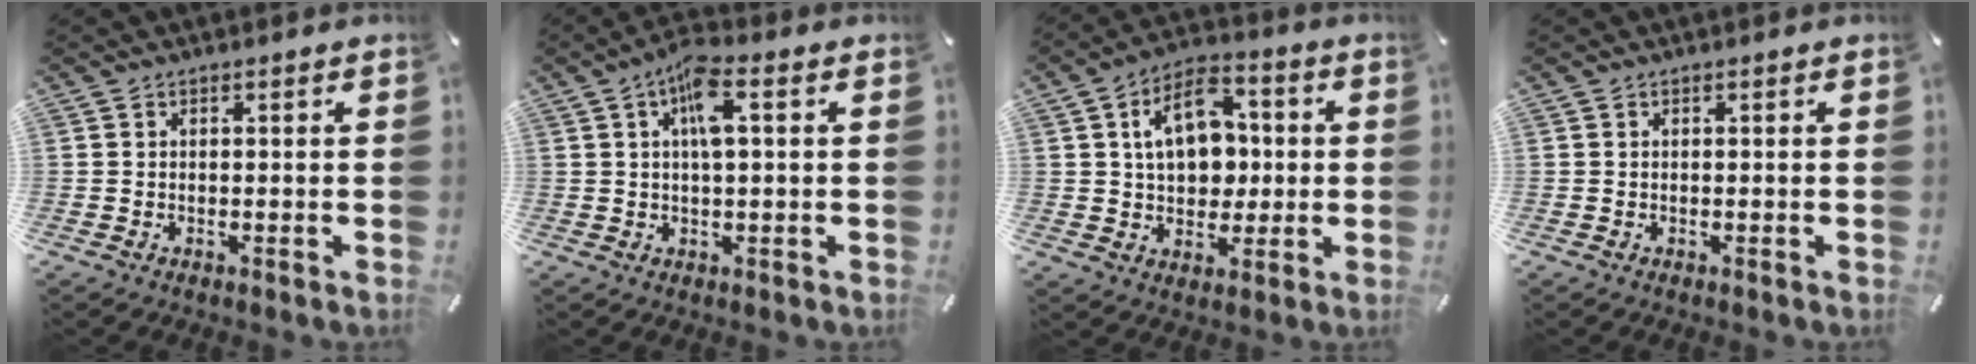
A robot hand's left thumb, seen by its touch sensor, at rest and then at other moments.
{"total": 7.2, "force": [1.8, 2.5, 6.6], "torque": [-0.115, 0.004, 0.027]}
{"total": 12.9, "force": [1.8, 9.5, 8.6], "torque": [-0.129, 0.010, 0.033]}
{"total": 0.0}